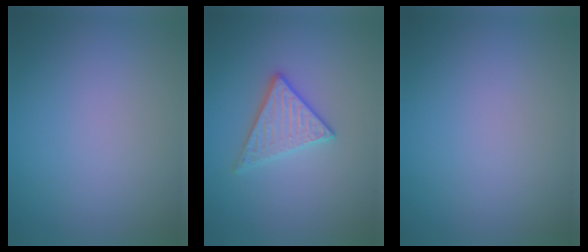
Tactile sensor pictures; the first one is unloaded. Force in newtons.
{"total": 2.9, "press": 2.8, "slide": 0.7}
{"total": 0.0}